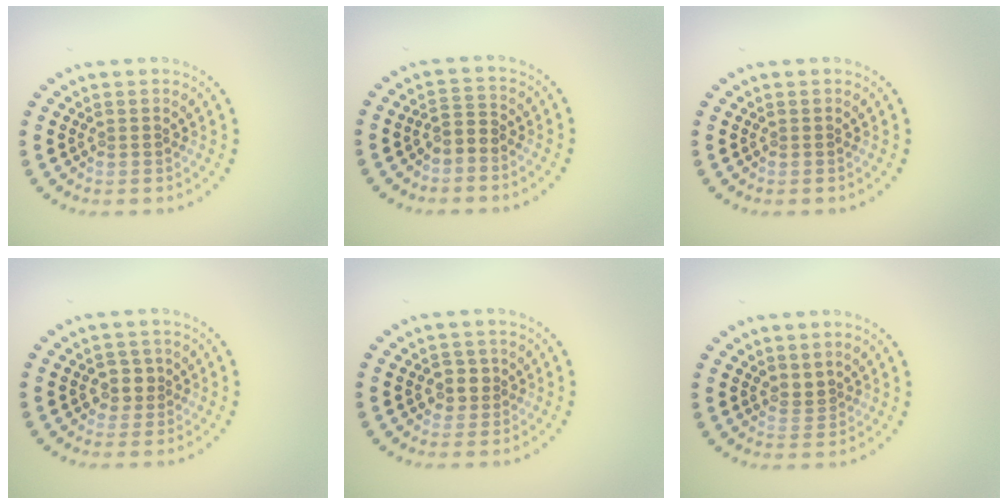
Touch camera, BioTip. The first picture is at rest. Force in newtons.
{"total": 1.7, "press": 1.4, "slide": 1.1}
{"total": 0.0}
{"total": 1.6, "press": 1.3, "slide": 1.0}
{"total": 1.6, "press": 1.4, "slide": 0.8}
{"total": 1.1, "press": 0.8, "slide": 0.8}